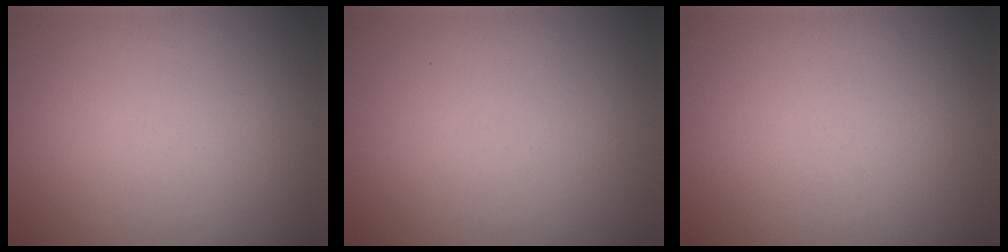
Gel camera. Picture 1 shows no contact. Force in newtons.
{"total": 0.0}
{"total": 0.0}